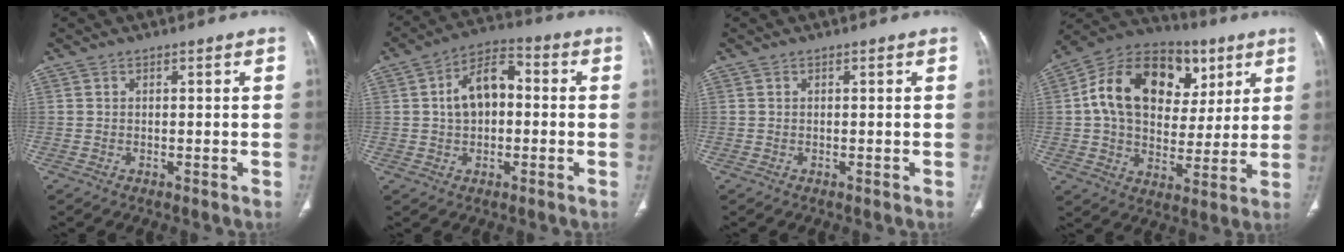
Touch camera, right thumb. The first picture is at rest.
{"total": 8.5, "force": [0.4, 5.1, 6.7], "torque": [-0.110, 0.028, -0.003]}
{"total": 0.0}
{"total": 22.7, "force": [6.6, 16.0, 14.6], "torque": [-0.215, 0.015, 0.104]}